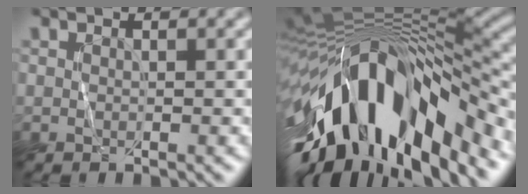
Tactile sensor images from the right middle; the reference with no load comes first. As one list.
[{"total": 16.0, "force": [-7.6, 7.6, 11.8], "torque": [-0.214, 0.004, -0.126]}]